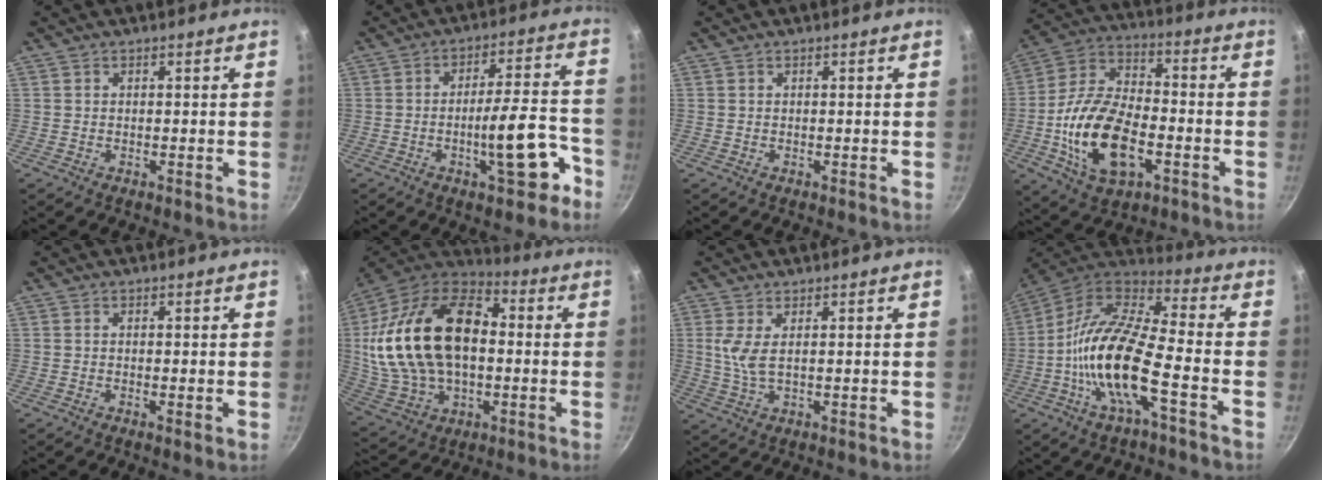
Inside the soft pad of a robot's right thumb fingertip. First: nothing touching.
{"total": 12.4, "force": [-5.5, 3.7, 10.4], "torque": [-0.125, 0.049, -0.075]}
{"total": 0.0}
{"total": 17.7, "force": [-4.6, 9.7, 14.0], "torque": [-0.254, 0.026, -0.085]}
{"total": 0.7, "force": [0.0, 0.0, 0.7], "torque": [-0.012, -0.004, -0.002]}
{"total": 27.8, "force": [1.6, 17.6, 21.5], "torque": [-0.396, 0.030, 0.031]}
{"total": 4.2, "force": [1.2, 1.3, 3.8], "torque": [-0.088, -0.006, 0.028]}
{"total": 17.9, "force": [-5.2, 5.7, 16.2], "torque": [-0.308, 0.043, -0.118]}